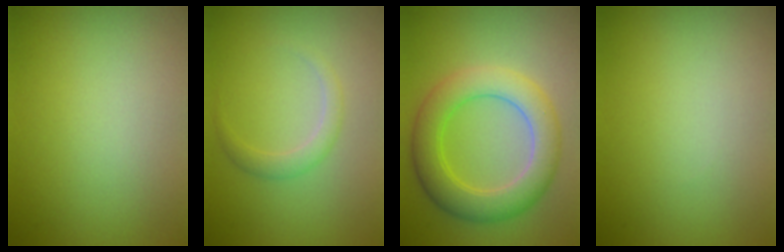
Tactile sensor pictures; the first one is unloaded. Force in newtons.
{"total": 1.6, "press": 1.6, "slide": 0.1}
{"total": 5.8, "press": 5.8, "slide": 0.1}
{"total": 0.0}